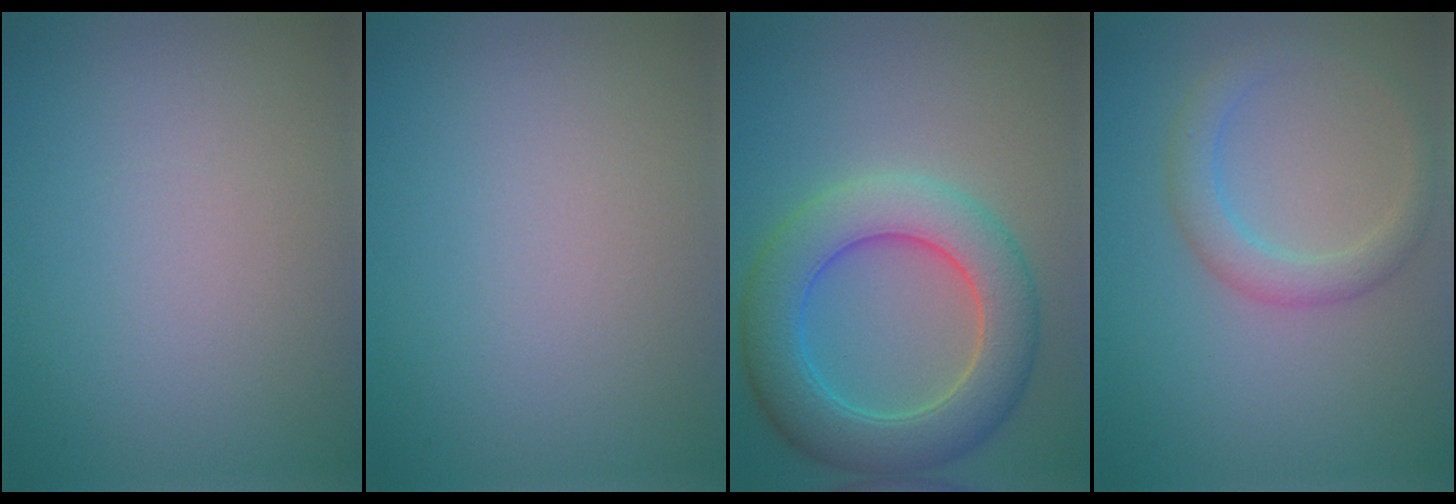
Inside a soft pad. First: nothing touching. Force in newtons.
{"total": 0.0}
{"total": 7.7, "press": 7.7, "slide": 0.2}
{"total": 2.8, "press": 2.8, "slide": 0.1}